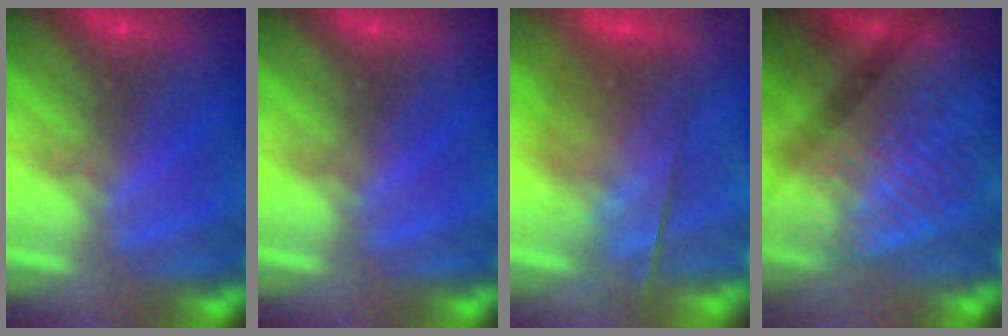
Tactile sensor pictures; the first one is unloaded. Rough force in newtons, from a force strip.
{"total": 0.0}
{"total": 4.0}
{"total": 3.8}